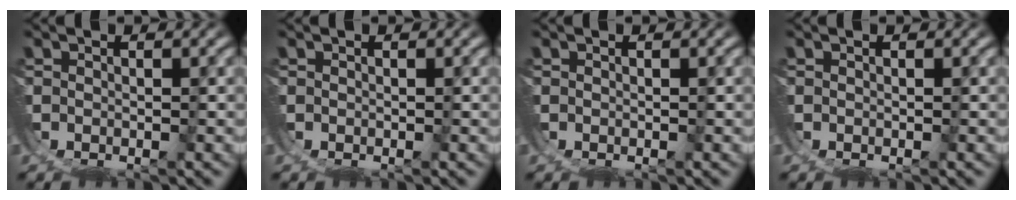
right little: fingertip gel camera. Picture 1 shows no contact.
{"total": 0.0}
{"total": 0.0}
{"total": 0.0}